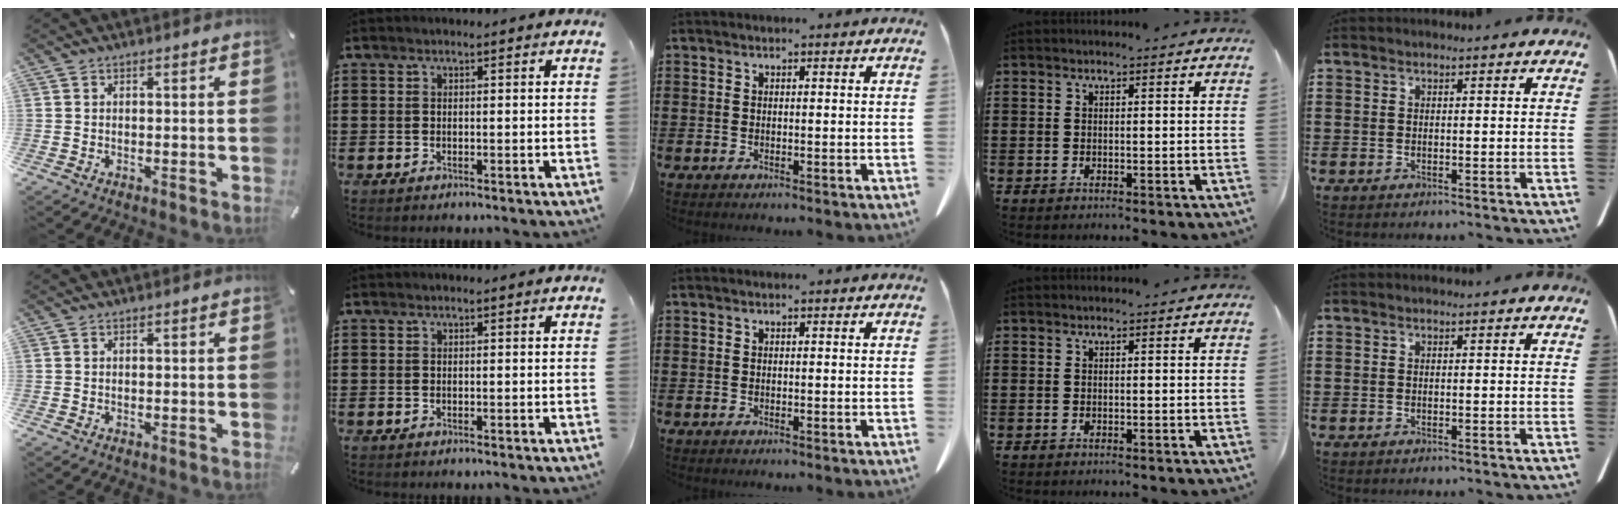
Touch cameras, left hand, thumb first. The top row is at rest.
{}